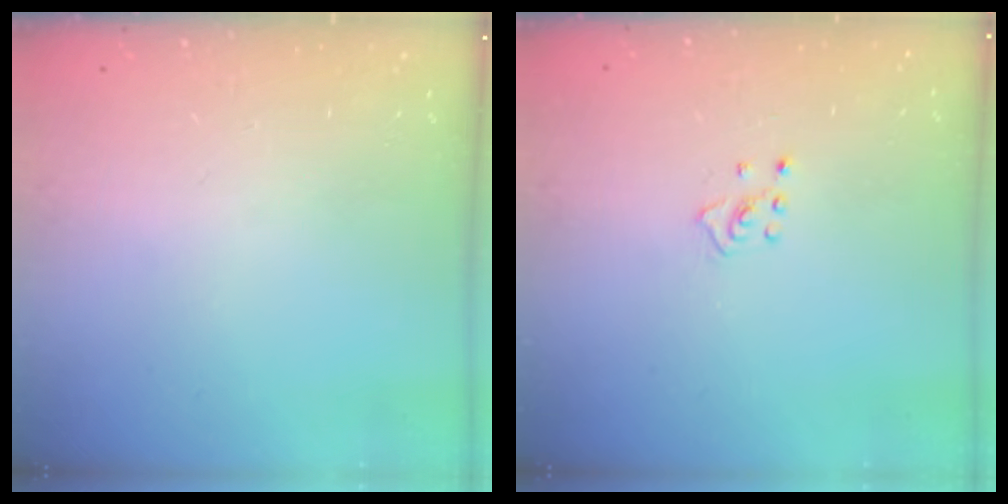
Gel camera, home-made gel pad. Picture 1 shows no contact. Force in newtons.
{"total": 2.4, "press": 2.4, "slide": 0.5}